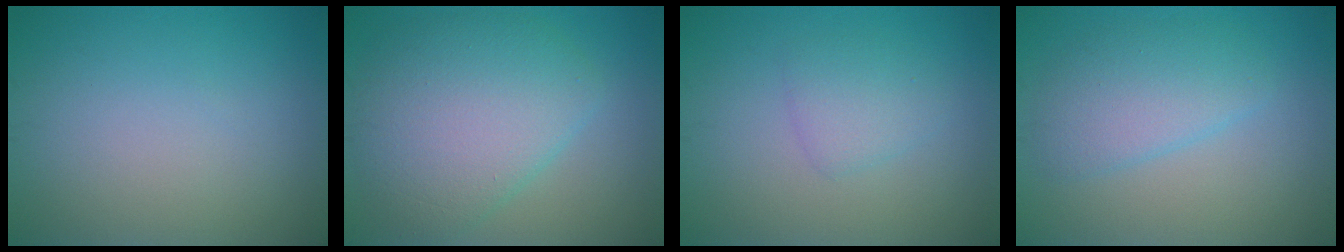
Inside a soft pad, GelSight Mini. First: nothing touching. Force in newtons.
{"total": 7.3, "press": 7.3, "slide": 0.2}
{"total": 2.0, "press": 2.0, "slide": 0.2}
{"total": 3.5, "press": 3.5, "slide": 0.3}